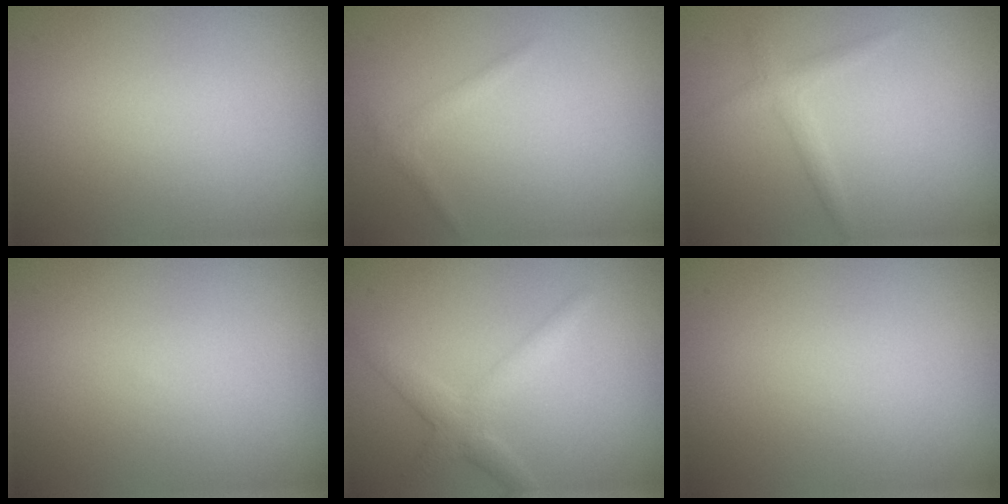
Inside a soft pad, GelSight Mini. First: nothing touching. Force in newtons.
{"total": 0.9, "press": 0.9, "slide": 0.1}
{"total": 1.4, "press": 1.4, "slide": 0.0}
{"total": 0.0}
{"total": 2.8, "press": 2.8, "slide": 0.1}
{"total": 0.0}